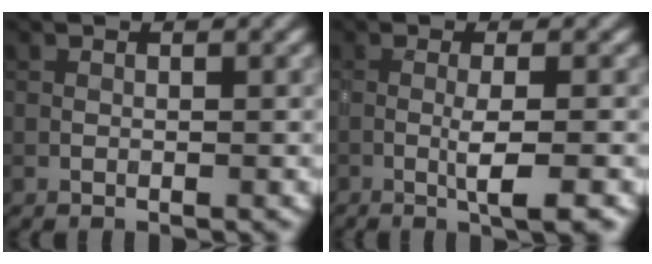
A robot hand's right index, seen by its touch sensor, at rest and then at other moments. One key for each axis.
{"total": 3.3, "fx": -0.9, "fy": 0.4, "fz": 3.1, "tx": -0.050, "ty": 0.002, "tz": -0.020}